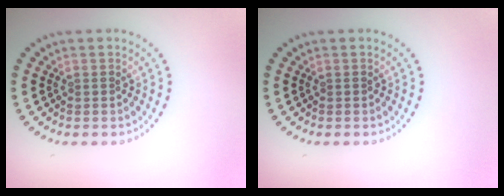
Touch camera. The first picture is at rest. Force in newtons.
{"total": 0.0}